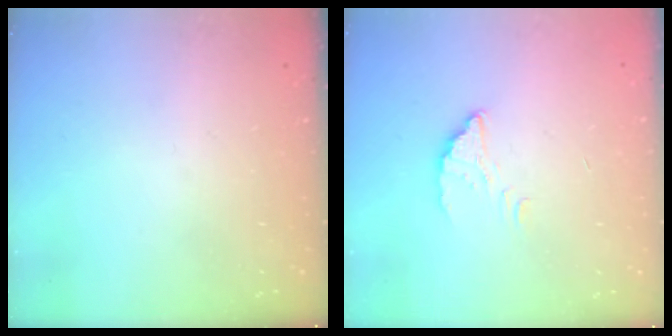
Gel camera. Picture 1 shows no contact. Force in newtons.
{"total": 2.6, "press": 2.5, "slide": 0.3}